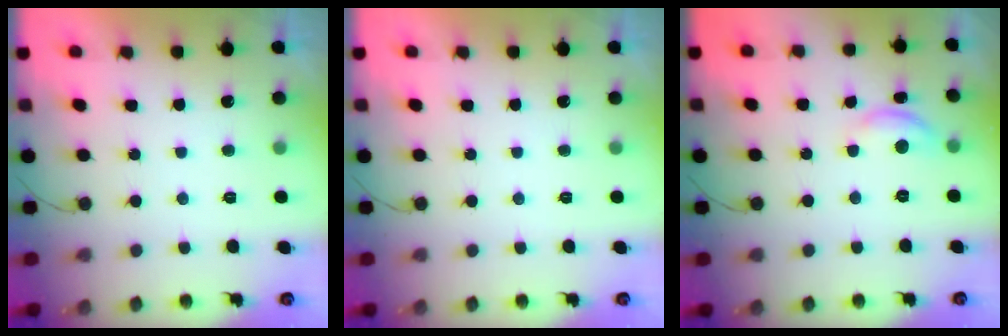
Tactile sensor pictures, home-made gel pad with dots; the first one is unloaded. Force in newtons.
{"total": 0.0}
{"total": 7.4, "press": 7.4, "slide": 0.4}